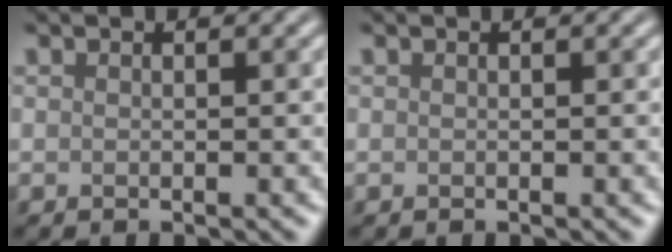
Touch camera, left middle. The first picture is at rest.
{"total": 0.0}